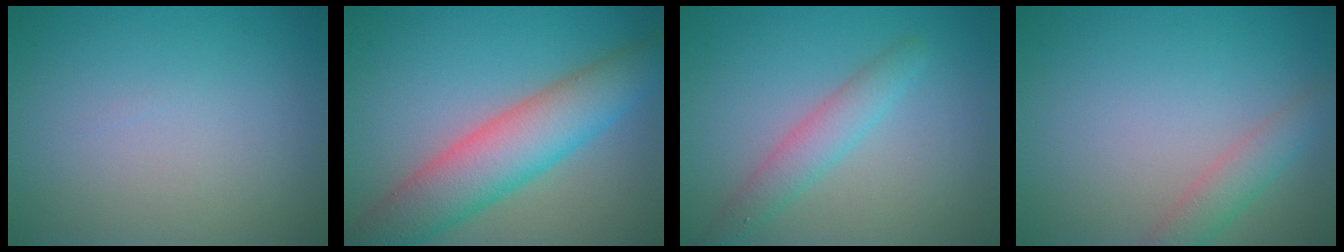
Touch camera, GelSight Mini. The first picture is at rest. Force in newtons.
{"total": 8.0, "press": 8.0, "slide": 0.3}
{"total": 2.8, "press": 2.8, "slide": 0.0}
{"total": 2.5, "press": 2.5, "slide": 0.1}